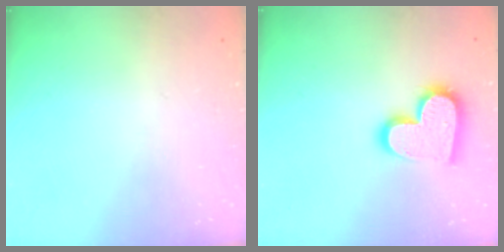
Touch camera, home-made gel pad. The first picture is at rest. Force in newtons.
{"total": 16.0, "press": 16.0, "slide": 1.0}